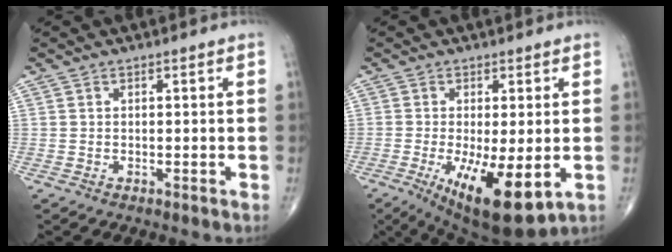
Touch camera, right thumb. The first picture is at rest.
{"total": 13.0, "force": [-3.6, 4.1, 11.7], "torque": [-0.193, -0.027, -0.044]}